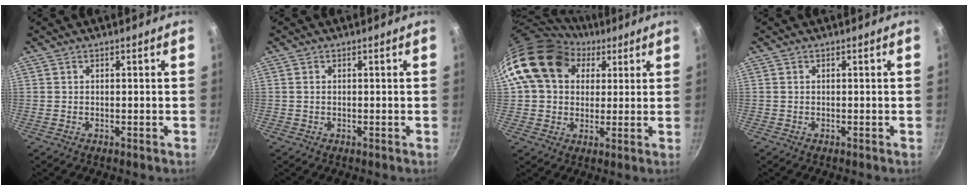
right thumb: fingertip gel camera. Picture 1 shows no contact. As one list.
[{"total": 0.0}, {"total": 16.3, "force": [6.6, 12.3, 8.4], "torque": [-0.124, 0.008, 0.107]}, {"total": 0.0}]